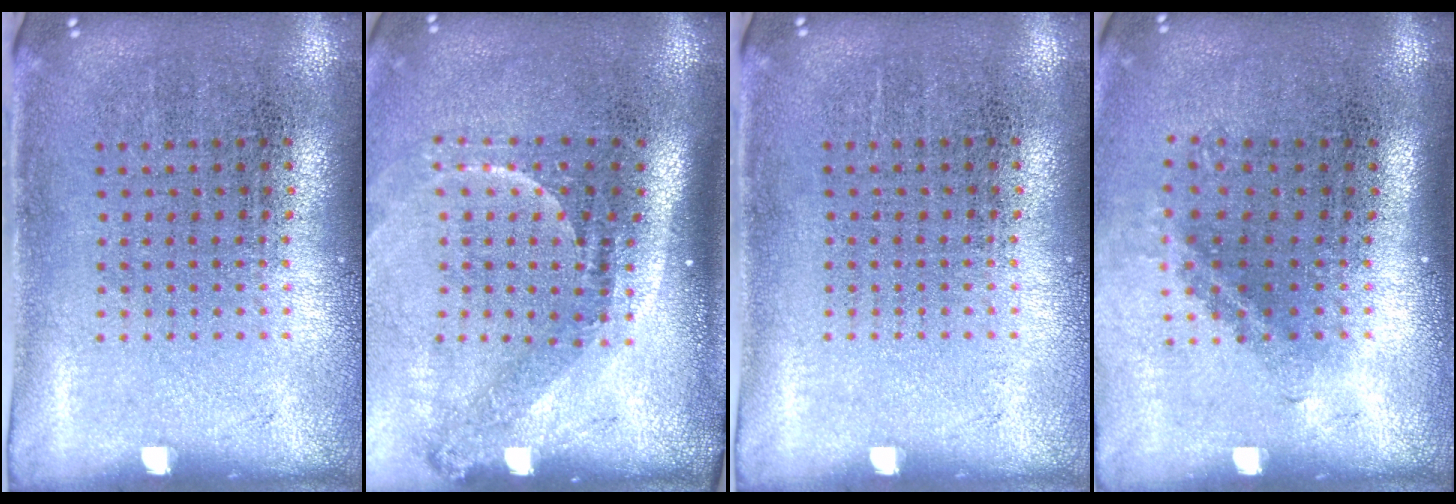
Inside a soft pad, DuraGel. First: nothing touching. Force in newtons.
{"total": 2.3, "press": 1.5, "slide": 1.7}
{"total": 0.0}
{"total": 1.4, "press": 1.0, "slide": 1.1}